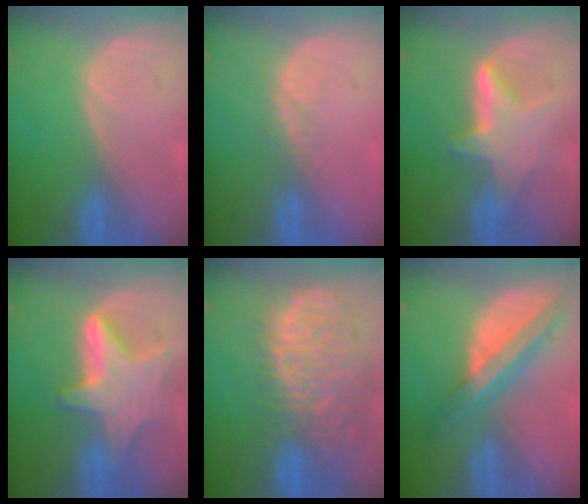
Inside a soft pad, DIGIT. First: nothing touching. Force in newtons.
{"total": 2.2, "press": 1.6, "slide": 1.5}
{"total": 6.2, "press": 6.1, "slide": 1.3}
{"total": 8.4, "press": 8.3, "slide": 0.6}
{"total": 13.6, "press": 11.0, "slide": 7.9}
{"total": 8.1, "press": 6.8, "slide": 4.3}